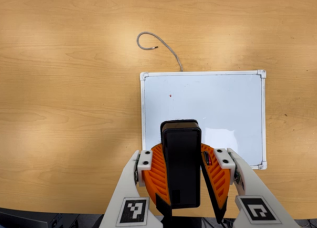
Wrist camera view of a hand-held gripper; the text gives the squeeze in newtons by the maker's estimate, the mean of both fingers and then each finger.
{"total": 10.5, "left": 10.2, "right": 10.8}